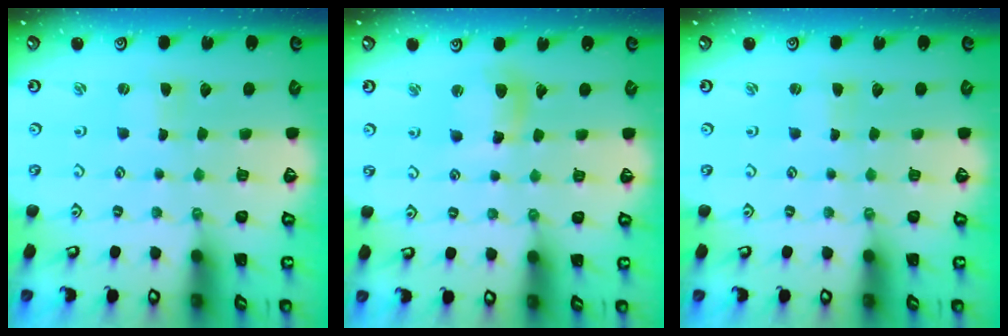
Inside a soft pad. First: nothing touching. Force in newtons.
{"total": 9.2, "press": 9.1, "slide": 1.3}
{"total": 0.0}